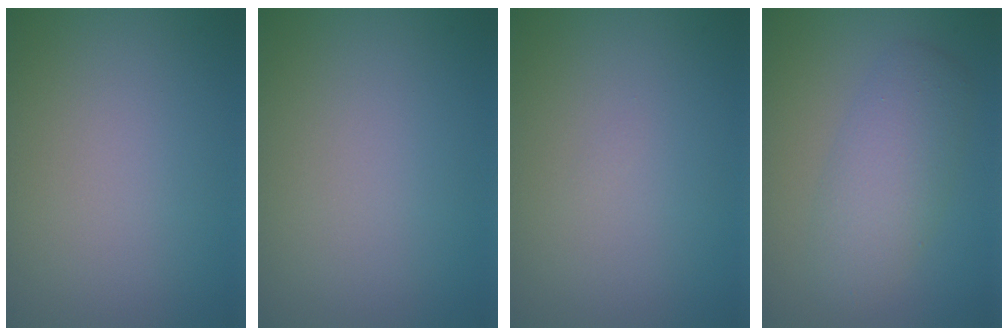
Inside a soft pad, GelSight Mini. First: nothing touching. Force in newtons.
{"total": 0.0}
{"total": 0.0}
{"total": 4.1, "press": 4.1, "slide": 0.1}